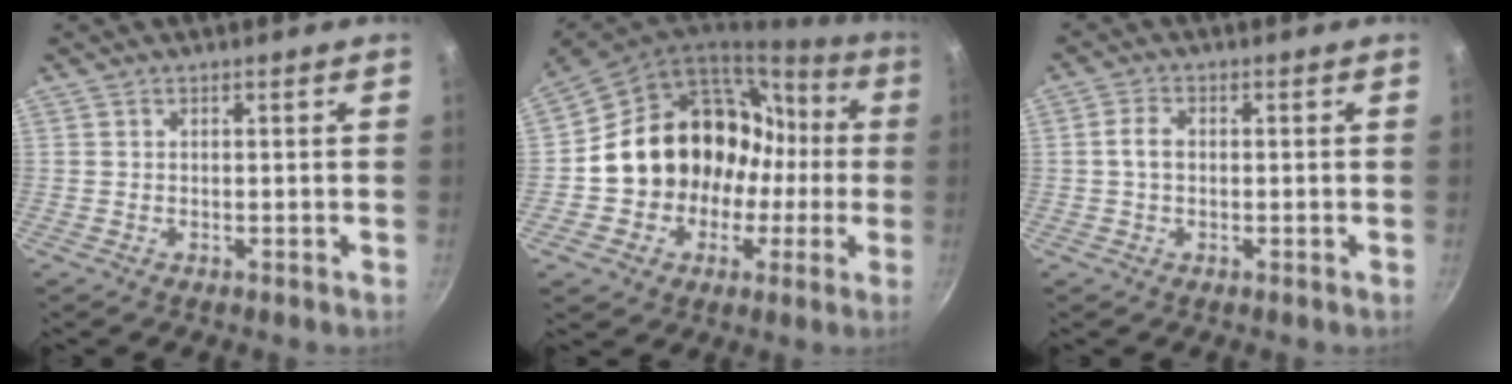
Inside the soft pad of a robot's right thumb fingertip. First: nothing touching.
{"total": 22.0, "force": [-0.2, 18.6, 11.7], "torque": [-0.152, 0.060, 0.013]}
{"total": 3.2, "force": [0.0, 2.2, 2.3], "torque": [-0.044, 0.010, -0.003]}